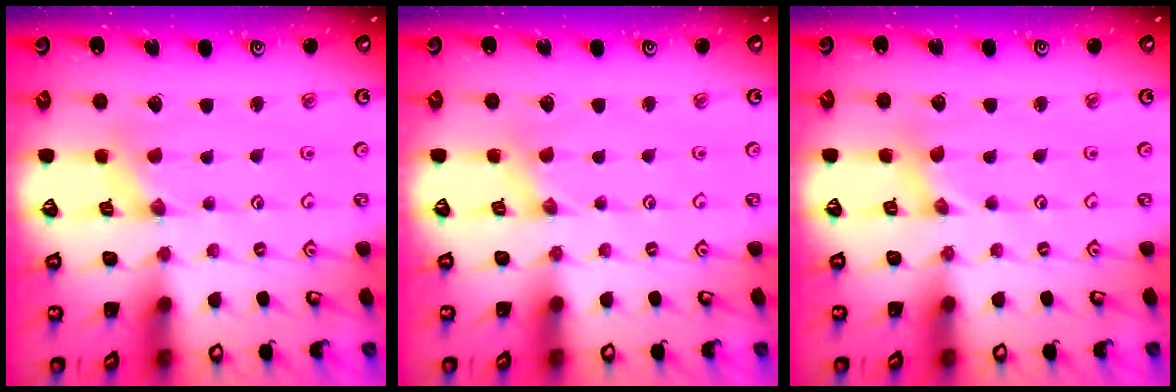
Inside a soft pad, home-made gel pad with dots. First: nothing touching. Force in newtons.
{"total": 0.0}
{"total": 0.0}